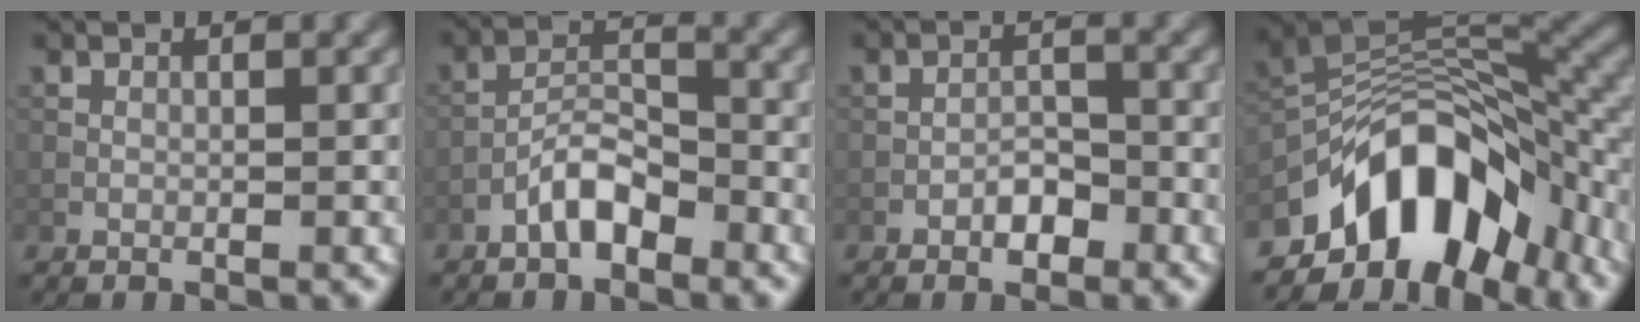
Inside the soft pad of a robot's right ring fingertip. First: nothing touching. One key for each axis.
{"total": 3.6, "fx": -2.4, "fy": 1.4, "fz": 2.3, "tx": -0.037, "ty": 0.014, "tz": -0.051}
{"total": 2.1, "fx": -1.3, "fy": 1.0, "fz": 1.3, "tx": -0.016, "ty": 0.007, "tz": -0.023}
{"total": 12.0, "fx": -6.6, "fy": 6.5, "fz": 7.6, "tx": -0.113, "ty": 0.015, "tz": -0.130}